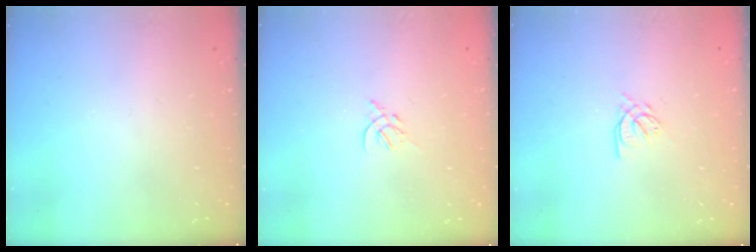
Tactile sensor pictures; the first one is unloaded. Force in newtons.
{"total": 3.2, "press": 3.1, "slide": 0.7}
{"total": 3.3, "press": 3.3, "slide": 0.3}